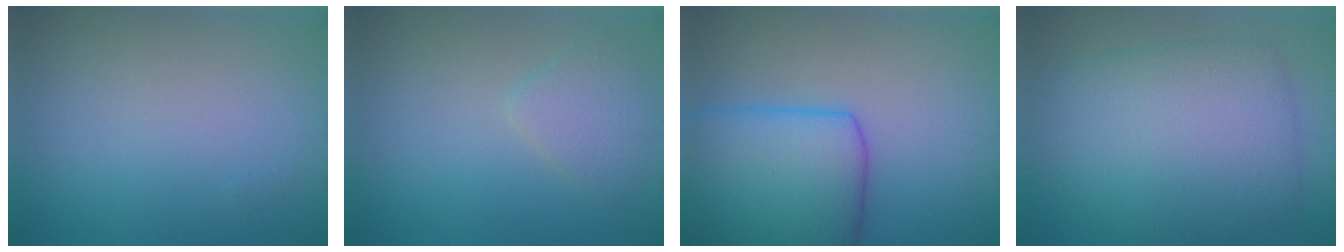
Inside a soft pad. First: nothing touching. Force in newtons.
{"total": 2.2, "press": 2.2, "slide": 0.2}
{"total": 8.4, "press": 8.4, "slide": 0.5}
{"total": 9.2, "press": 9.2, "slide": 0.2}